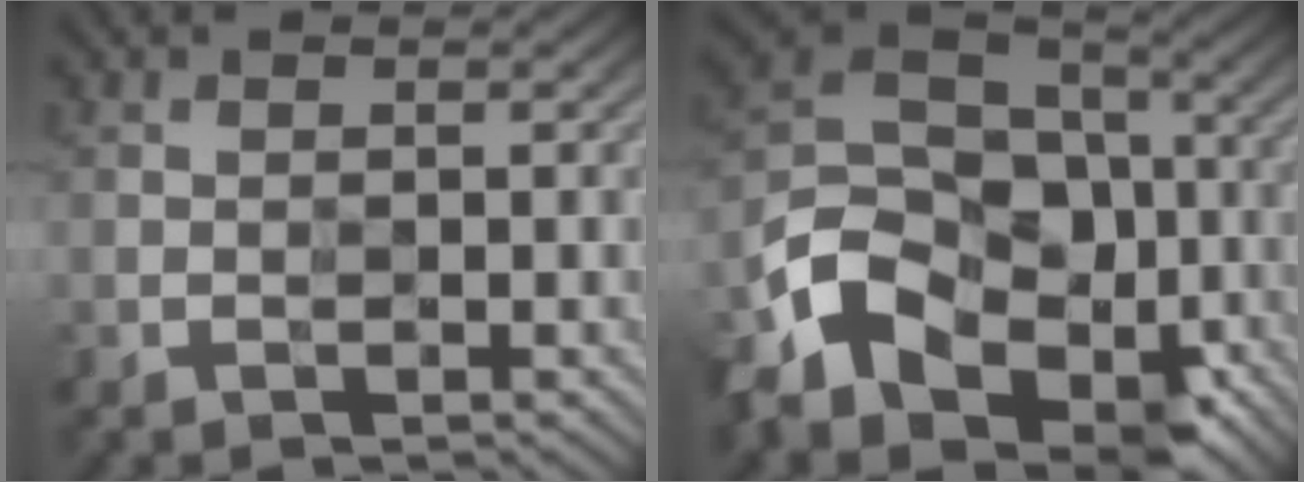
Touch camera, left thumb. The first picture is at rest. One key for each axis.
{"total": 16.7, "fx": -8.3, "fy": 11.4, "fz": 9.0, "tx": -0.227, "ty": -0.036, "tz": -0.146}